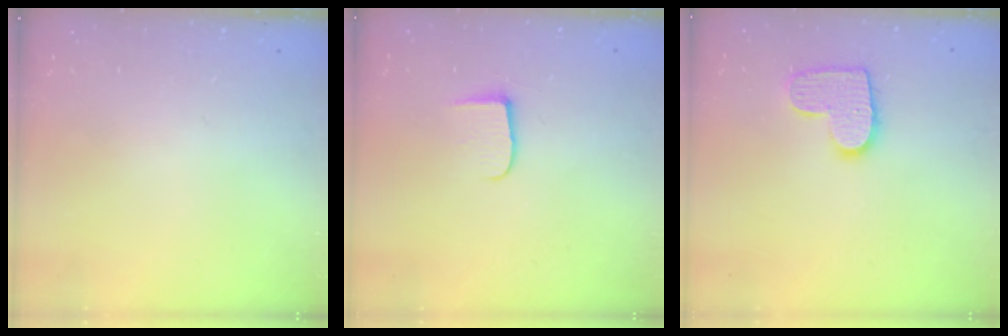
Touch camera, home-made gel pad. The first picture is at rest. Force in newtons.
{"total": 7.4, "press": 7.4, "slide": 0.6}
{"total": 10.8, "press": 10.8, "slide": 0.5}